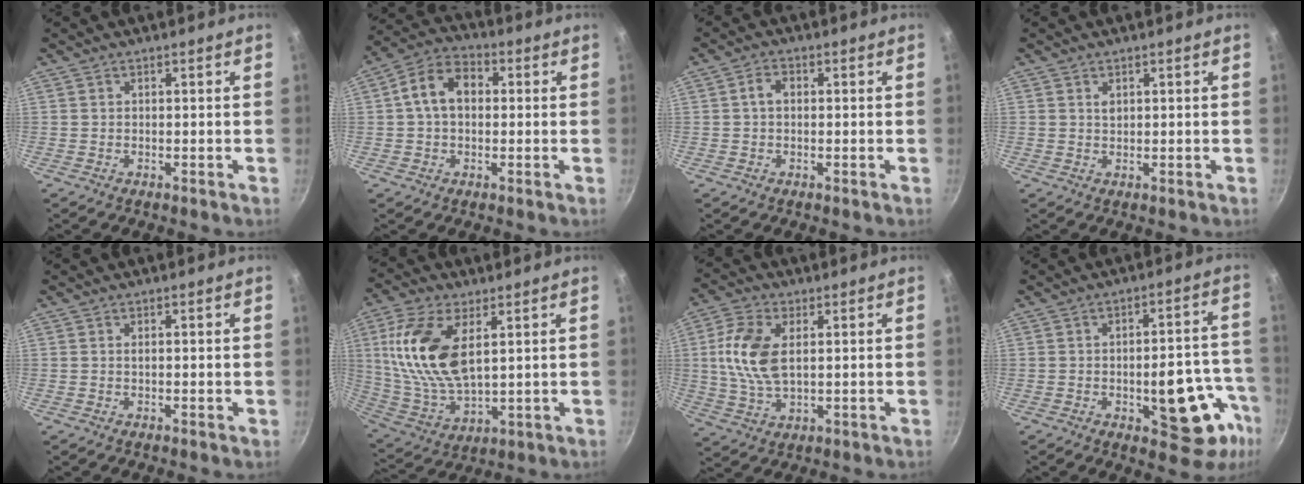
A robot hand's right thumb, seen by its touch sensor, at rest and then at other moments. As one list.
[{"total": 9.3, "force": [1.0, 6.6, 6.5], "torque": [-0.095, 0.026, 0.000]}, {"total": 2.6, "force": [0.1, 1.9, 1.8], "torque": [-0.030, 0.008, -0.002]}, {"total": 1.3, "force": [0.6, 0.8, 0.9], "torque": [-0.013, 0.001, 0.009]}, {"total": 0.6, "force": [0.1, 0.2, 0.6], "torque": [-0.009, 0.000, 0.000]}, {"total": 17.6, "force": [4.9, 8.9, 14.3], "torque": [-0.281, -0.017, 0.103]}, {"total": 11.4, "force": [1.9, 6.3, 9.3], "torque": [-0.187, 0.003, 0.035]}, {"total": 16.3, "force": [-5.4, 7.7, 13.2], "torque": [-0.098, 0.034, -0.066]}]